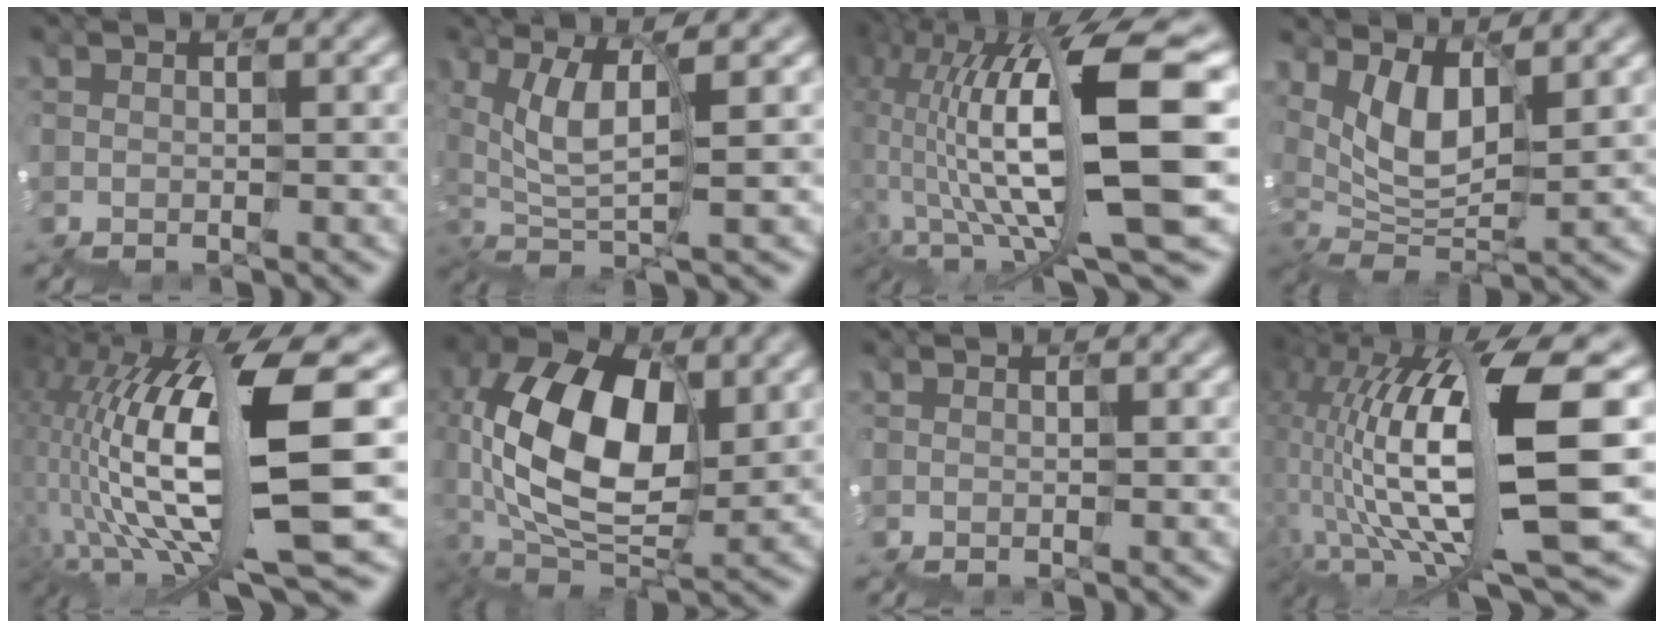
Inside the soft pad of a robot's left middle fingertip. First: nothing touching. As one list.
[{"total": 4.1, "force": [0.2, 1.5, 3.8], "torque": [-0.104, 0.000, -0.005]}, {"total": 12.3, "force": [2.0, 4.4, 11.3], "torque": [-0.239, -0.002, 0.057]}, {"total": 3.9, "force": [1.9, 1.9, 2.9], "torque": [-0.084, -0.001, 0.035]}, {"total": 13.7, "force": [-0.9, 3.3, 13.3], "torque": [-0.270, 0.020, -0.007]}, {"total": 9.4, "force": [0.3, 5.9, 7.3], "torque": [-0.170, 0.007, -0.001]}, {"total": 0.0}, {"total": 13.2, "force": [0.5, 3.7, 12.7], "torque": [-0.265, 0.007, 0.025]}]